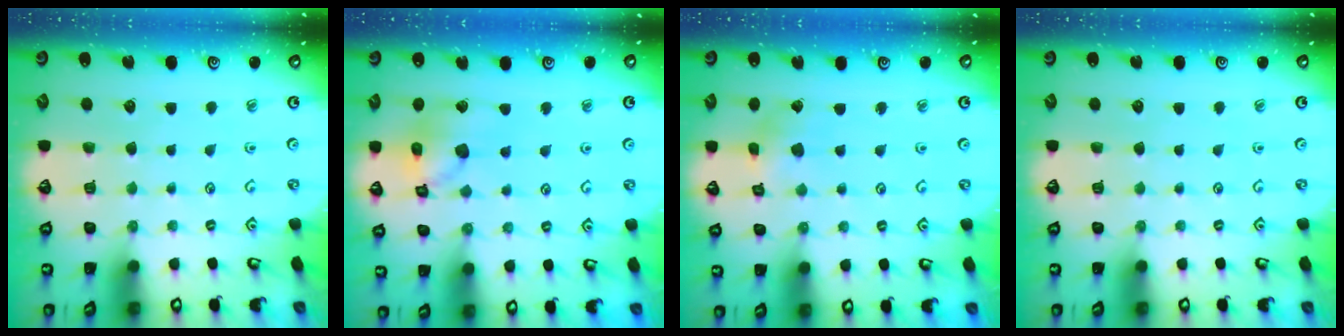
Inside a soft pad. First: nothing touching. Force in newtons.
{"total": 14.1, "press": 14.0, "slide": 1.8}
{"total": 2.9, "press": 2.9, "slide": 0.3}
{"total": 0.0}